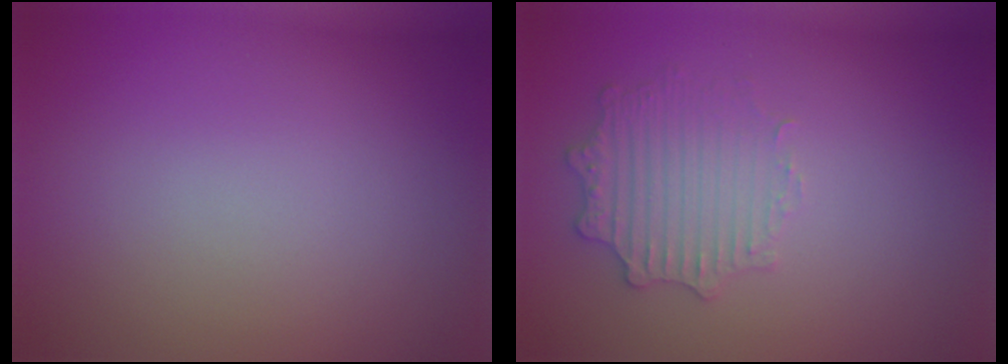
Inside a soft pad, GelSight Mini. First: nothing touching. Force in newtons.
{"total": 2.6, "press": 2.5, "slide": 0.7}